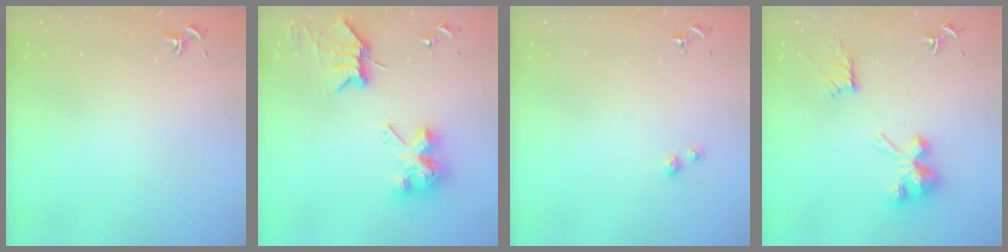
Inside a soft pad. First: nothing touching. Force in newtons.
{"total": 9.5, "press": 9.4, "slide": 1.0}
{"total": 2.6, "press": 2.6, "slide": 0.6}
{"total": 11.1, "press": 11.1, "slide": 0.2}